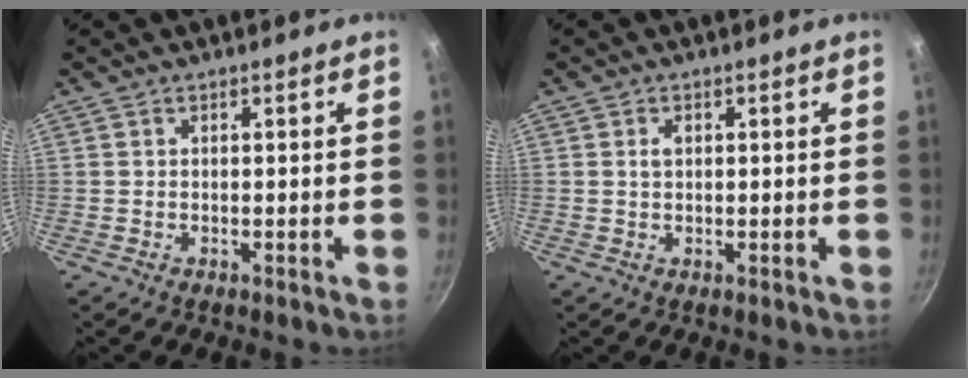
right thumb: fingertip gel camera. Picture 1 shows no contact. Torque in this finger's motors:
{"motor_torque": [-0.35, 0.12, 0.59, -0.10, 0.11]}